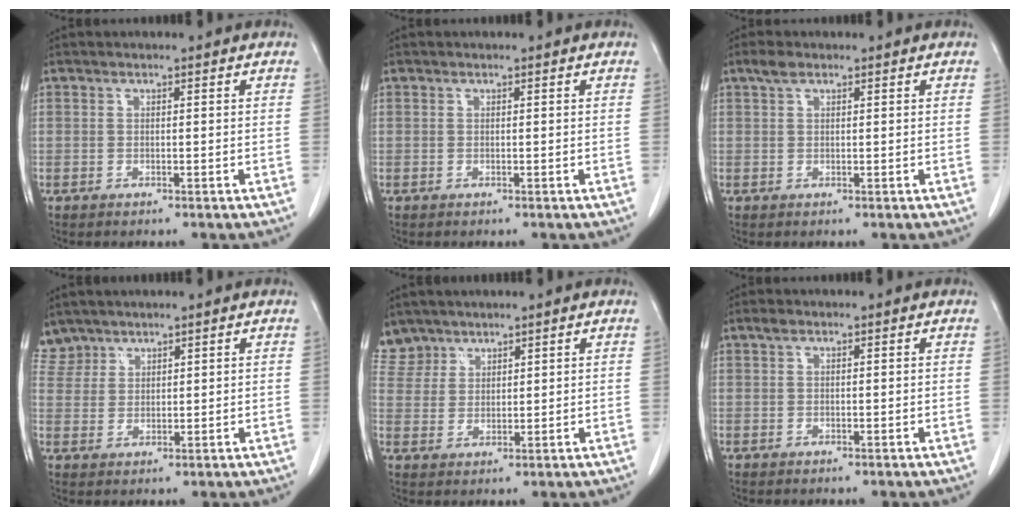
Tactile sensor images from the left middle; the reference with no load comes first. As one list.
[{"total": 0.0}, {"total": 1.7, "force": [1.2, 0.7, 1.0], "torque": [-0.024, 0.011, 0.022]}, {"total": 4.0, "force": [3.5, 1.9, -0.5], "torque": [0.015, 0.009, 0.073]}, {"total": 5.5, "force": [4.6, 3.0, -0.3], "torque": [0.013, 0.006, 0.095]}, {"total": 0.7, "force": [0.5, 0.3, 0.4], "torque": [-0.010, 0.011, 0.009]}]